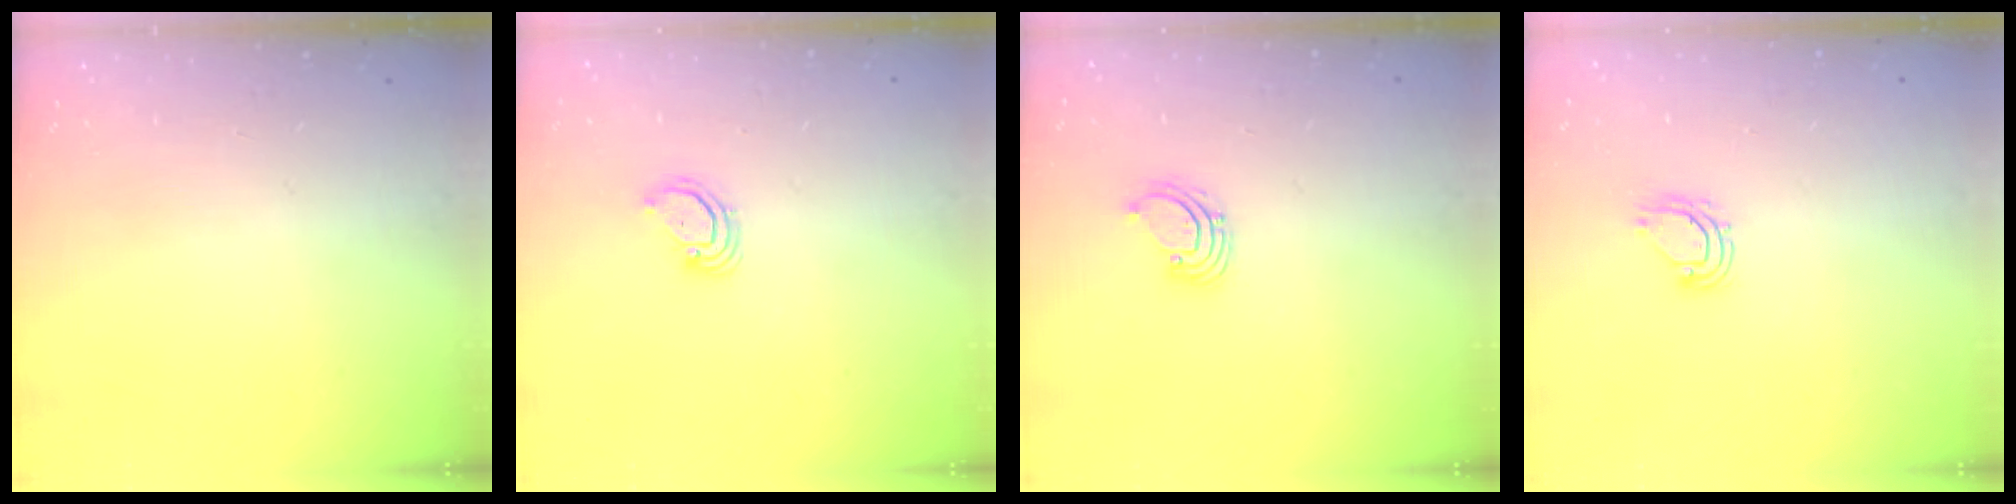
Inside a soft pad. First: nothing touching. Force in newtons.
{"total": 2.9, "press": 2.9, "slide": 0.2}
{"total": 2.3, "press": 2.3, "slide": 0.2}
{"total": 5.4, "press": 5.4, "slide": 0.3}